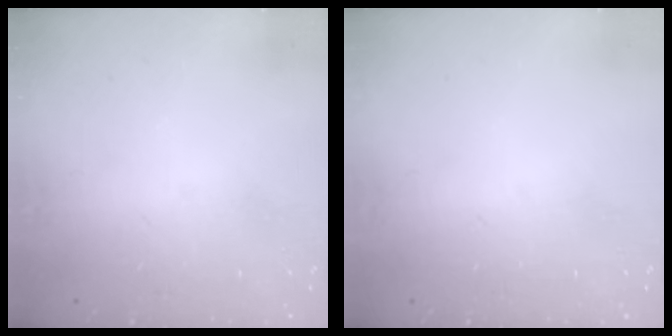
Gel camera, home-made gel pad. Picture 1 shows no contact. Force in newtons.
{"total": 0.0}